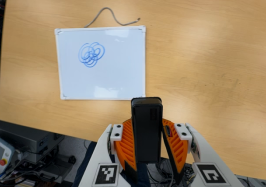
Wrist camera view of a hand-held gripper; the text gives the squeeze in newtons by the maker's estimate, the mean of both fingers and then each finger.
{"total": 6.0, "left": 5.4, "right": 6.6}